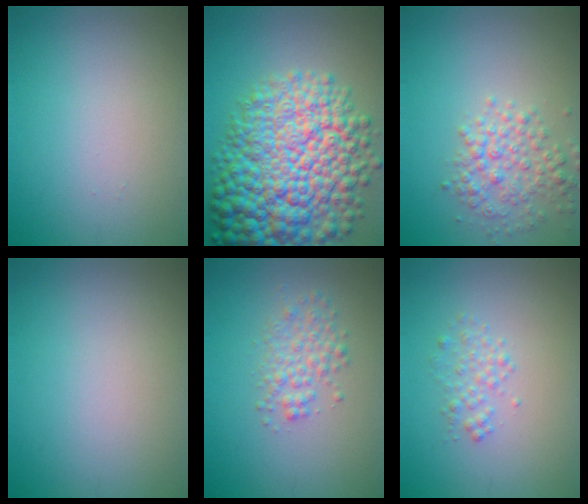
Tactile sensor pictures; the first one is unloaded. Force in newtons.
{"total": 15.0, "press": 15.0, "slide": 0.4}
{"total": 3.3, "press": 3.3, "slide": 0.1}
{"total": 0.0}
{"total": 2.5, "press": 2.5, "slide": 0.0}
{"total": 1.5, "press": 1.5, "slide": 0.0}